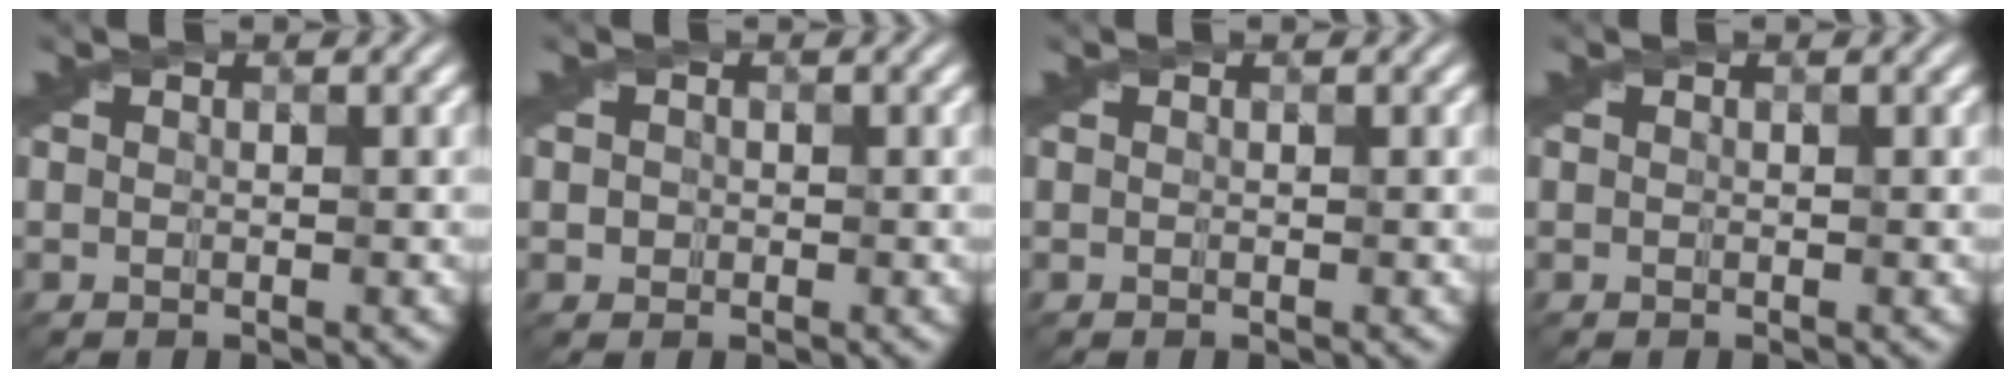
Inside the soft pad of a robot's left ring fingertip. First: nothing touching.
{"total": 0.7, "force": [-0.1, 0.7, 0.0], "torque": [0.006, -0.002, -0.005]}
{"total": 0.0}
{"total": 0.0}